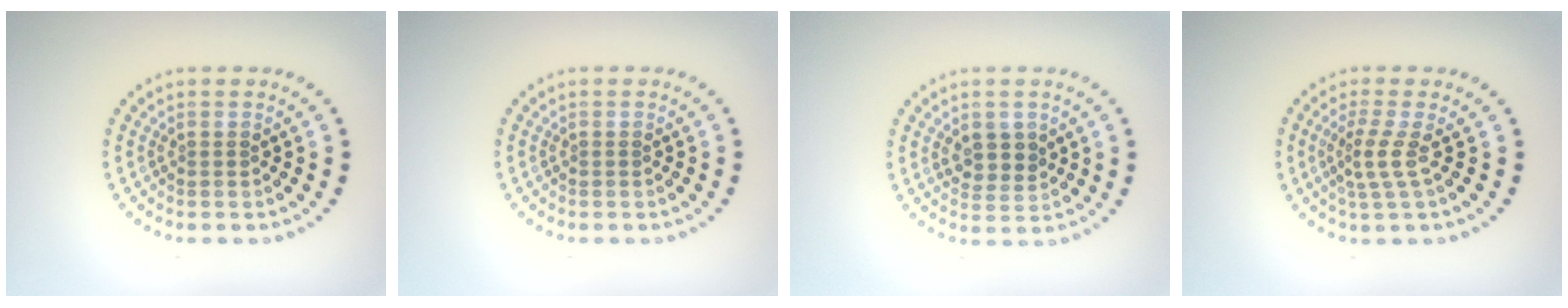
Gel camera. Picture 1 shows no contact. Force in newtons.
{"total": 0.0}
{"total": 2.6, "press": 2.4, "slide": 0.9}
{"total": 2.3, "press": 1.5, "slide": 1.7}